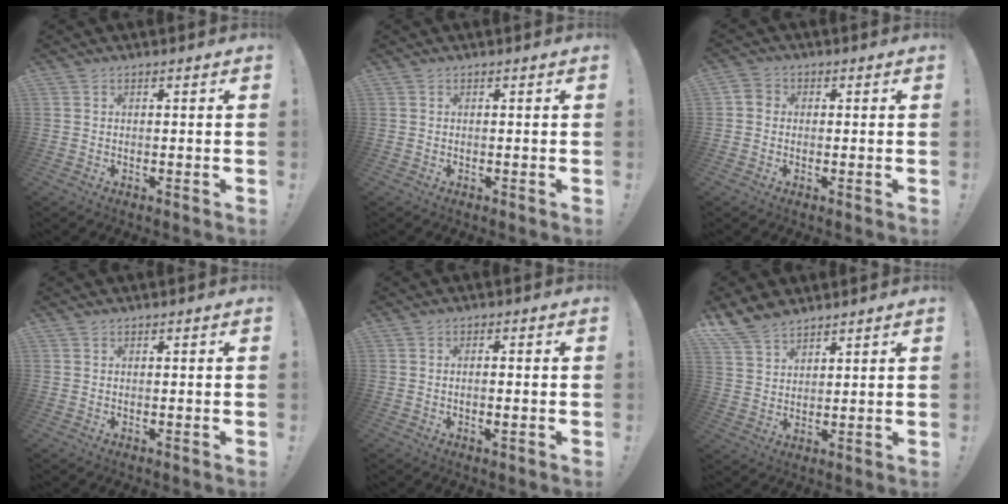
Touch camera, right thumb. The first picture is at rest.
{"total": 0.0}
{"total": 3.2, "force": [-0.3, 2.9, 1.3], "torque": [-0.025, 0.014, -0.003]}
{"total": 0.0}
{"total": 1.9, "force": [-0.4, 0.2, 1.9], "torque": [-0.032, 0.000, -0.009]}
{"total": 8.2, "force": [6.8, 3.9, 2.5], "torque": [-0.048, -0.042, 0.135]}